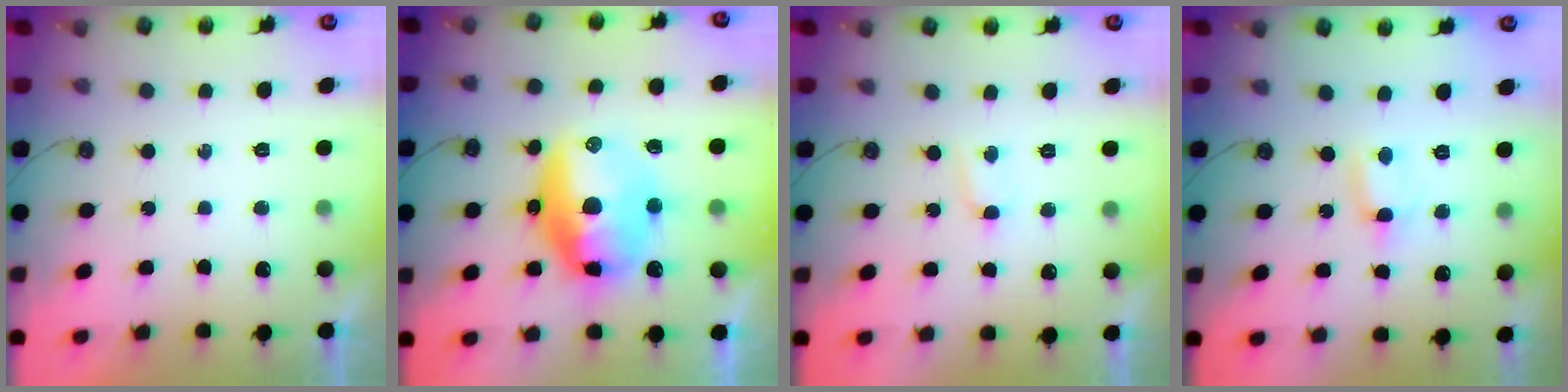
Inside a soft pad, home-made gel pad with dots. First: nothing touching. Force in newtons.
{"total": 16.1, "press": 16.1, "slide": 1.5}
{"total": 1.7, "press": 1.7, "slide": 0.3}
{"total": 0.6, "press": 0.3, "slide": 0.5}